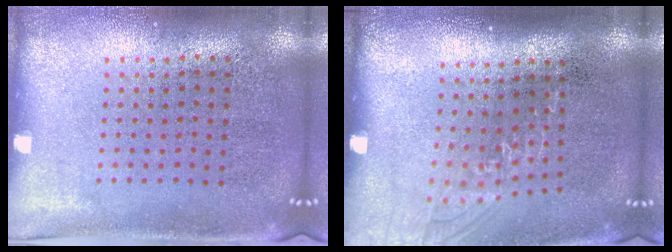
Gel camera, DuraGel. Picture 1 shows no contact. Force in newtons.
{"total": 1.1, "press": 0.9, "slide": 0.6}